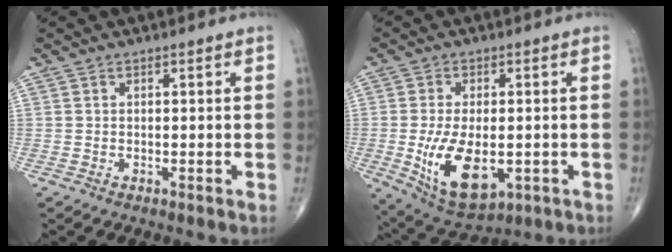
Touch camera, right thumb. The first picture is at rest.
{"total": 13.2, "force": [-2.6, 6.9, 11.0], "torque": [-0.191, -0.013, -0.025]}